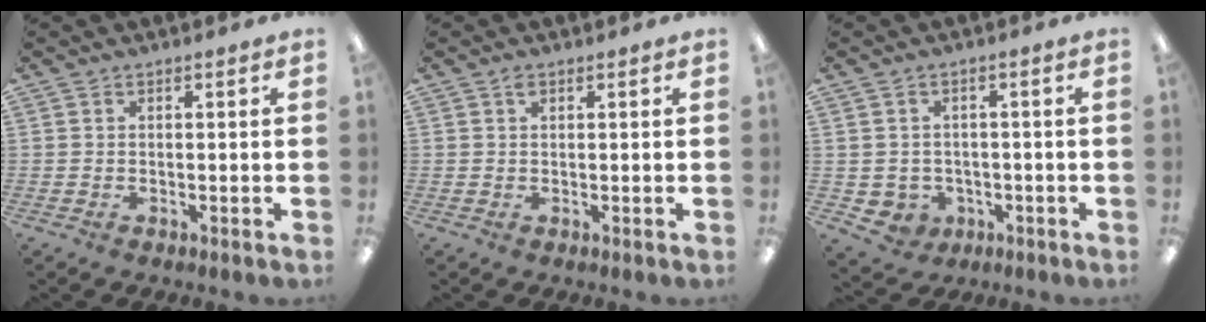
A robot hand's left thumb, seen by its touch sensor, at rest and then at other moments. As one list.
[{"total": 1.1, "force": [0.6, 0.6, 0.7], "torque": [-0.016, 0.003, 0.010]}, {"total": 3.3, "force": [-0.1, 3.3, 0.5], "torque": [-0.018, 0.003, 0.000]}]